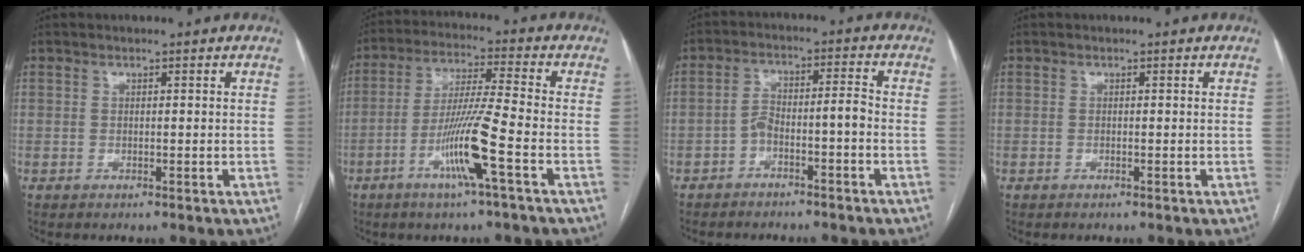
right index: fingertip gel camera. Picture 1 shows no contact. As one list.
[{"total": 10.5, "force": [-4.3, -0.9, 9.5], "torque": [-0.188, -0.008, -0.085]}, {"total": 4.7, "force": [-2.5, 0.9, 3.9], "torque": [-0.072, 0.030, -0.037]}, {"total": 0.0}]